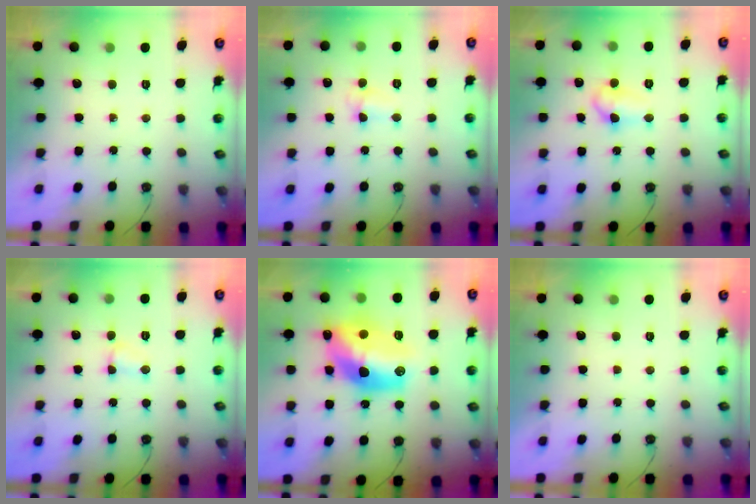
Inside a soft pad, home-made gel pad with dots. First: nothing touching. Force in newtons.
{"total": 3.2, "press": 3.1, "slide": 0.7}
{"total": 8.3, "press": 7.4, "slide": 3.8}
{"total": 2.8, "press": 2.8, "slide": 0.4}
{"total": 18.2, "press": 18.2, "slide": 1.4}
{"total": 0.0}